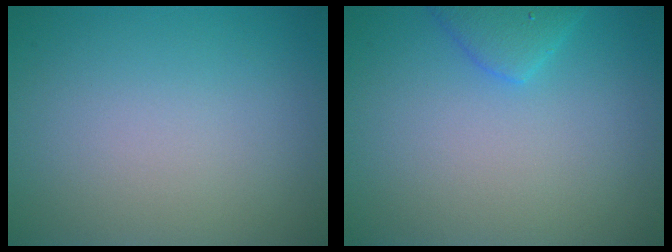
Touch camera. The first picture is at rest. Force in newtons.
{"total": 2.3, "press": 2.3, "slide": 0.2}